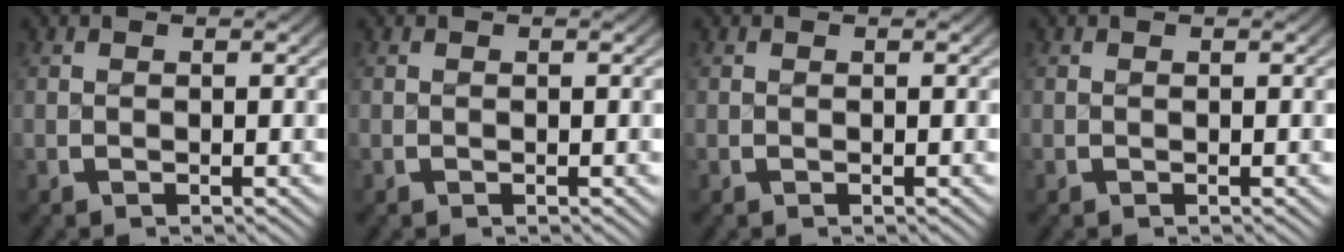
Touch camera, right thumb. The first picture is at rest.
{"total": 0.0}
{"total": 0.0}
{"total": 0.0}